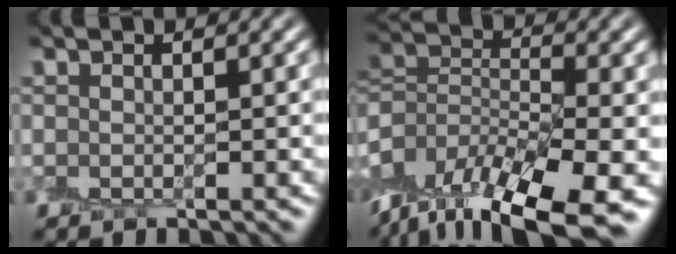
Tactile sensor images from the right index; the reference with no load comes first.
{"total": 13.8, "force": [-9.1, 5.2, 9.1], "torque": [-0.188, 0.004, -0.146]}